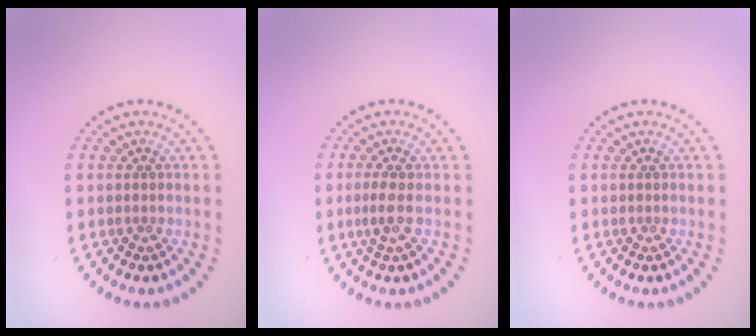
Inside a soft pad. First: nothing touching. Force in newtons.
{"total": 1.3, "press": 1.1, "slide": 0.7}
{"total": 0.0}